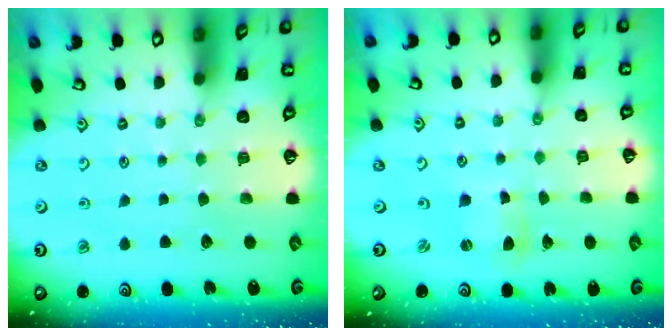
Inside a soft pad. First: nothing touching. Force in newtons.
{"total": 2.6, "press": 2.6, "slide": 0.3}